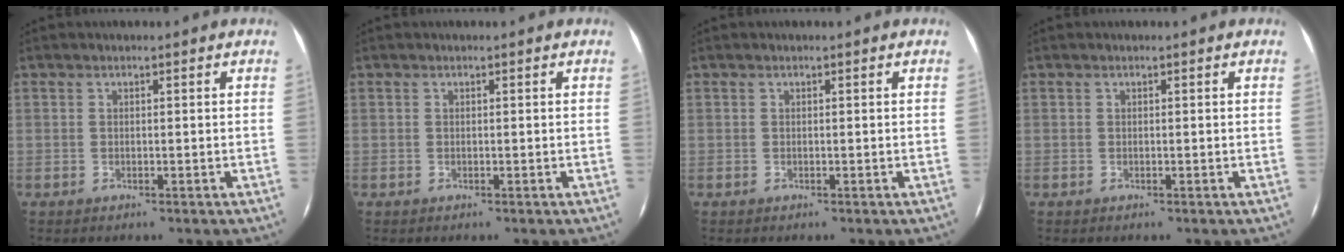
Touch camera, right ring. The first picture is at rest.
{"total": 0.0}
{"total": 0.0}
{"total": 0.0}